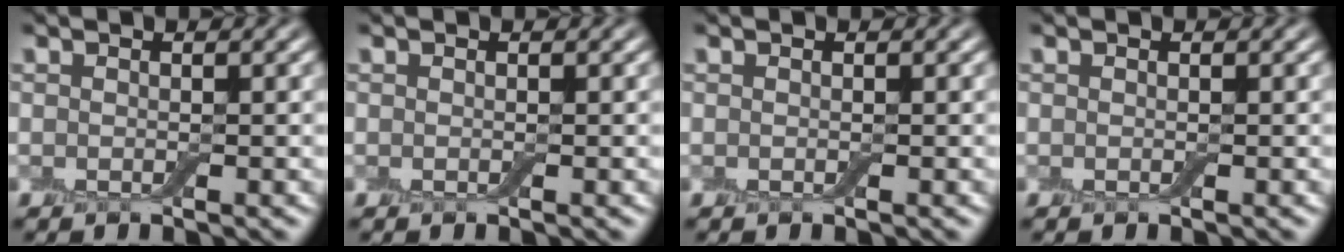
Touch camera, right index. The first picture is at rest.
{"total": 0.0}
{"total": 0.0}
{"total": 0.0}